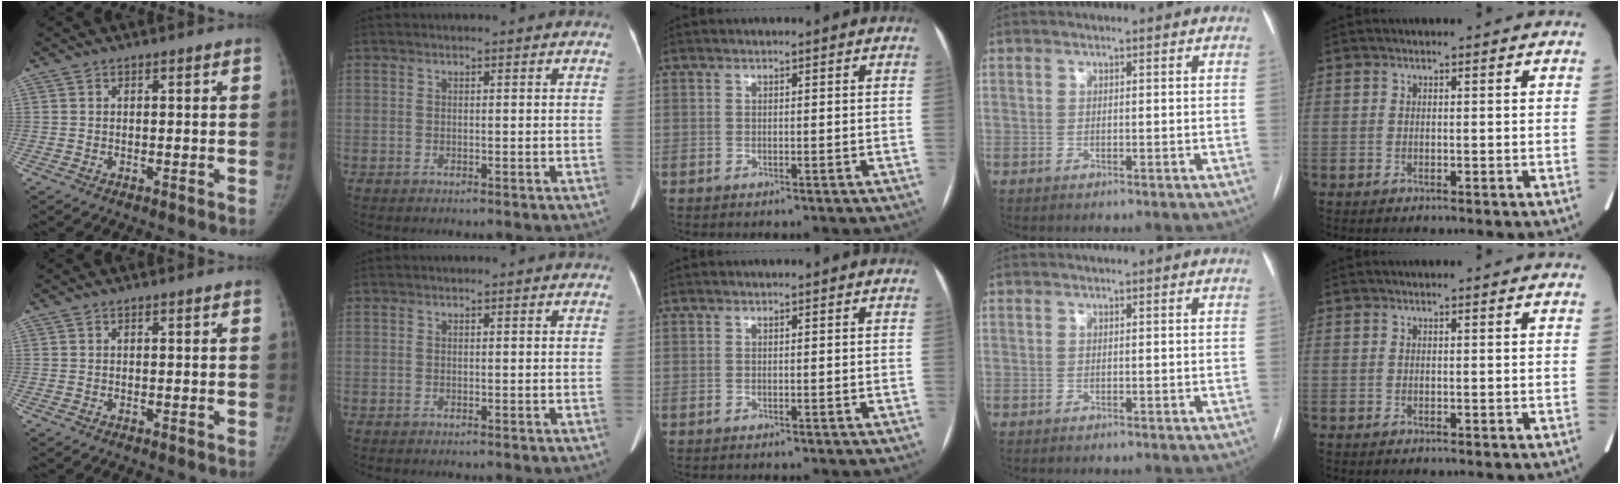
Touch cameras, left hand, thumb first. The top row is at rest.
{}